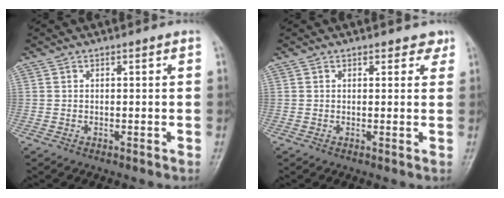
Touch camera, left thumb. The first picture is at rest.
{"total": 2.0, "force": [1.5, 1.3, 0.4], "torque": [0.018, -0.006, 0.011]}